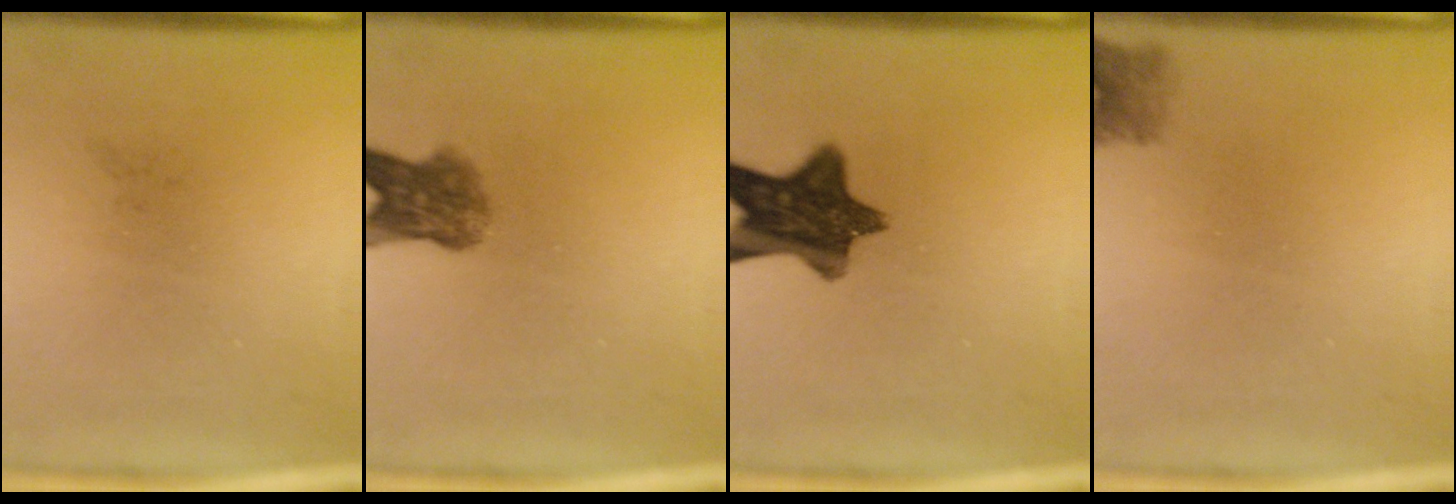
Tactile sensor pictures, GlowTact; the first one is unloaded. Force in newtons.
{"total": 5.1}
{"total": 11.2}
{"total": 2.0}